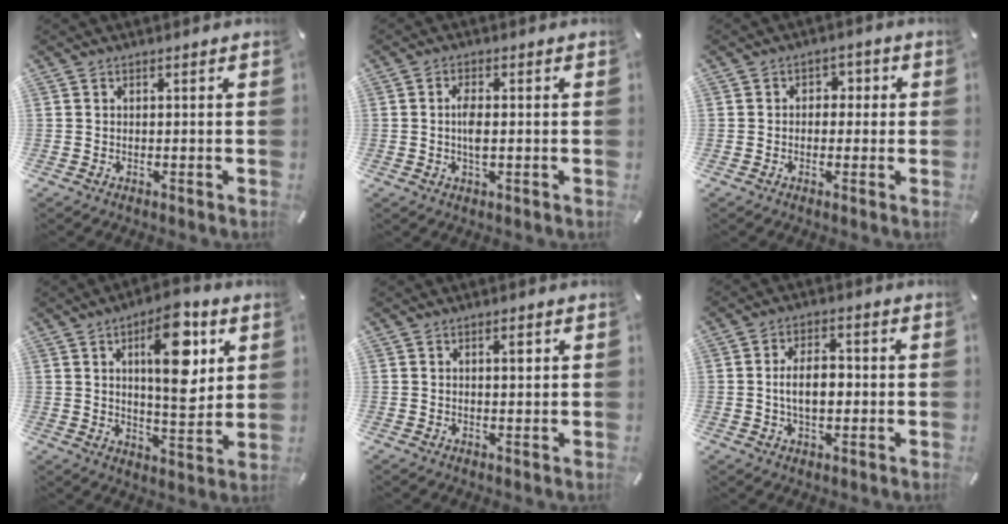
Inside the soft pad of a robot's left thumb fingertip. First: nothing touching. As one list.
[{"total": 3.9, "force": [-0.2, 1.5, 3.6], "torque": [-0.082, -0.003, -0.008]}, {"total": 3.1, "force": [-1.1, 2.6, 1.3], "torque": [-0.017, 0.011, -0.027]}, {"total": 15.6, "force": [6.1, 6.4, 12.9], "torque": [-0.185, -0.020, 0.097]}, {"total": 2.0, "force": [0.7, 0.8, 1.7], "torque": [-0.018, -0.003, 0.007]}, {"total": 7.5, "force": [-0.4, 4.5, 6.0], "torque": [-0.099, 0.004, -0.011]}]